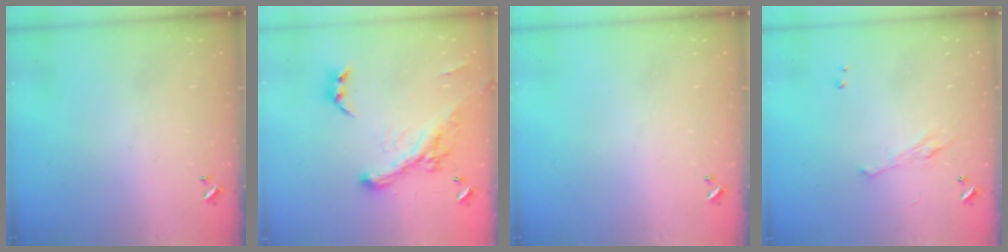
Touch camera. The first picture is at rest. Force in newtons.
{"total": 4.6, "press": 4.4, "slide": 1.4}
{"total": 0.0}
{"total": 2.3, "press": 2.1, "slide": 0.8}